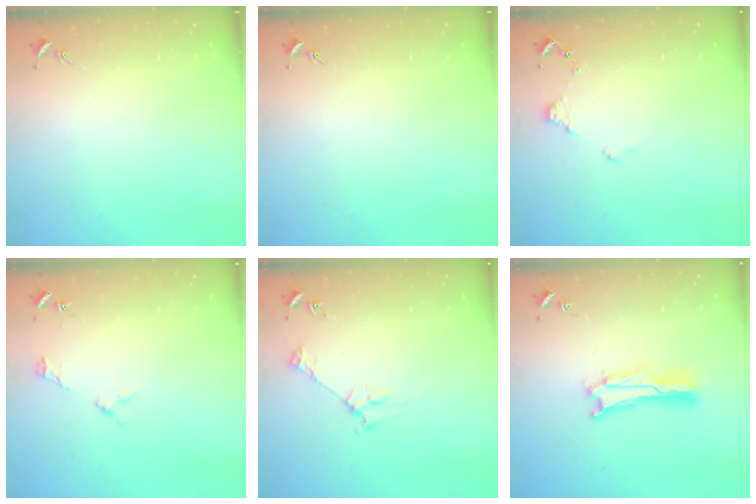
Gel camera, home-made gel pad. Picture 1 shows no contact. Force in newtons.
{"total": 0.0}
{"total": 1.2, "press": 1.2, "slide": 0.2}
{"total": 2.2, "press": 2.2, "slide": 0.3}
{"total": 2.8, "press": 2.8, "slide": 0.3}
{"total": 2.0, "press": 2.0, "slide": 0.3}